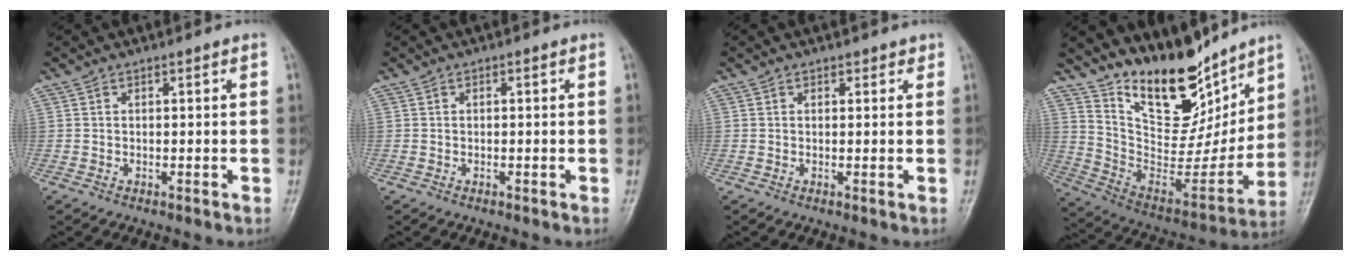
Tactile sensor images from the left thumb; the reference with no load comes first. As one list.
[{"total": 0.0}, {"total": 1.2, "force": [0.9, 0.7, 0.2], "torque": [0.011, -0.005, 0.008]}, {"total": 21.0, "force": [15.8, 9.2, 10.4], "torque": [-0.115, -0.101, 0.280]}]